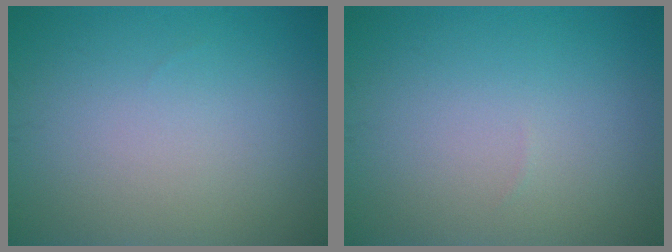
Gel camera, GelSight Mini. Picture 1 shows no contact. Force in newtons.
{"total": 0.0}